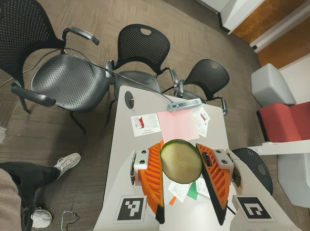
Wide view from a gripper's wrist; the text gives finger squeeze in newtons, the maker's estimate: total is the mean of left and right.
{"total": 11.0, "left": 10.8, "right": 11.1}